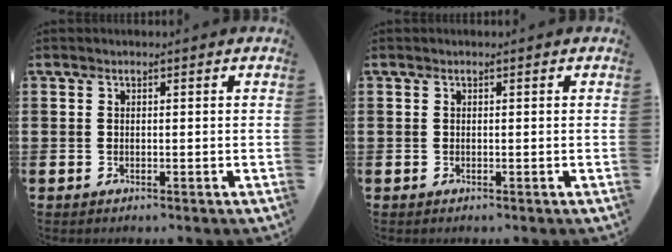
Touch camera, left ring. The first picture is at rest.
{"total": 0.0}